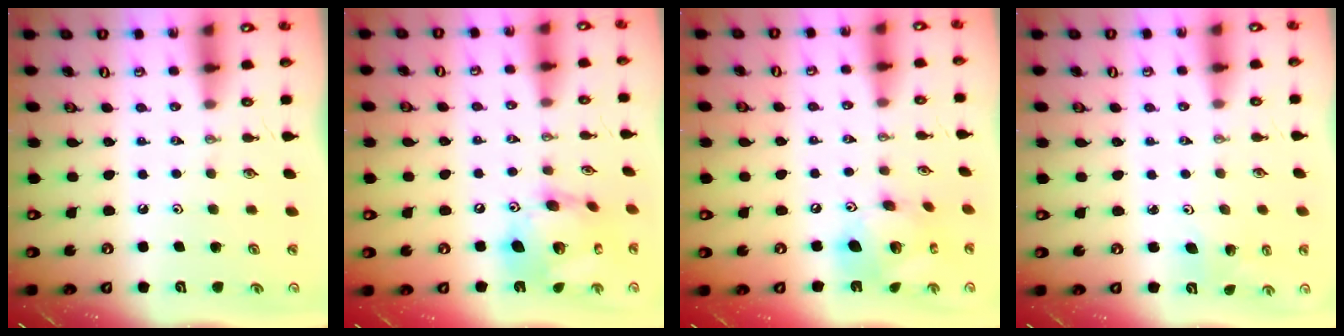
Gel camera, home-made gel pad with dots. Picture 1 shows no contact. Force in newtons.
{"total": 17.0, "press": 16.9, "slide": 1.9}
{"total": 15.2, "press": 15.1, "slide": 1.5}
{"total": 3.4, "press": 2.8, "slide": 2.1}